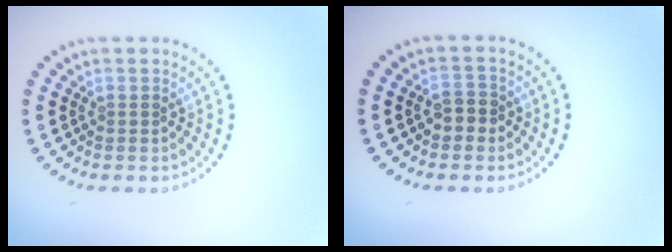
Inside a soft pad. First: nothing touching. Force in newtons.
{"total": 1.8, "press": 1.8, "slide": 0.5}